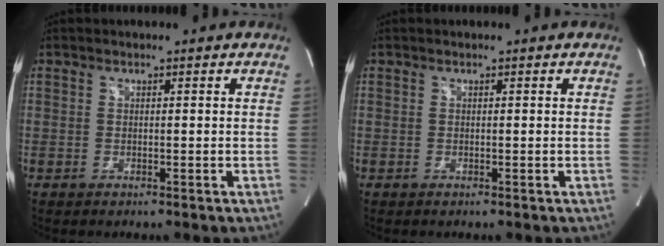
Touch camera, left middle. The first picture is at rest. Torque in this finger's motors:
{"motor_torque": [0.05, -0.04, 0.04, 0.00]}